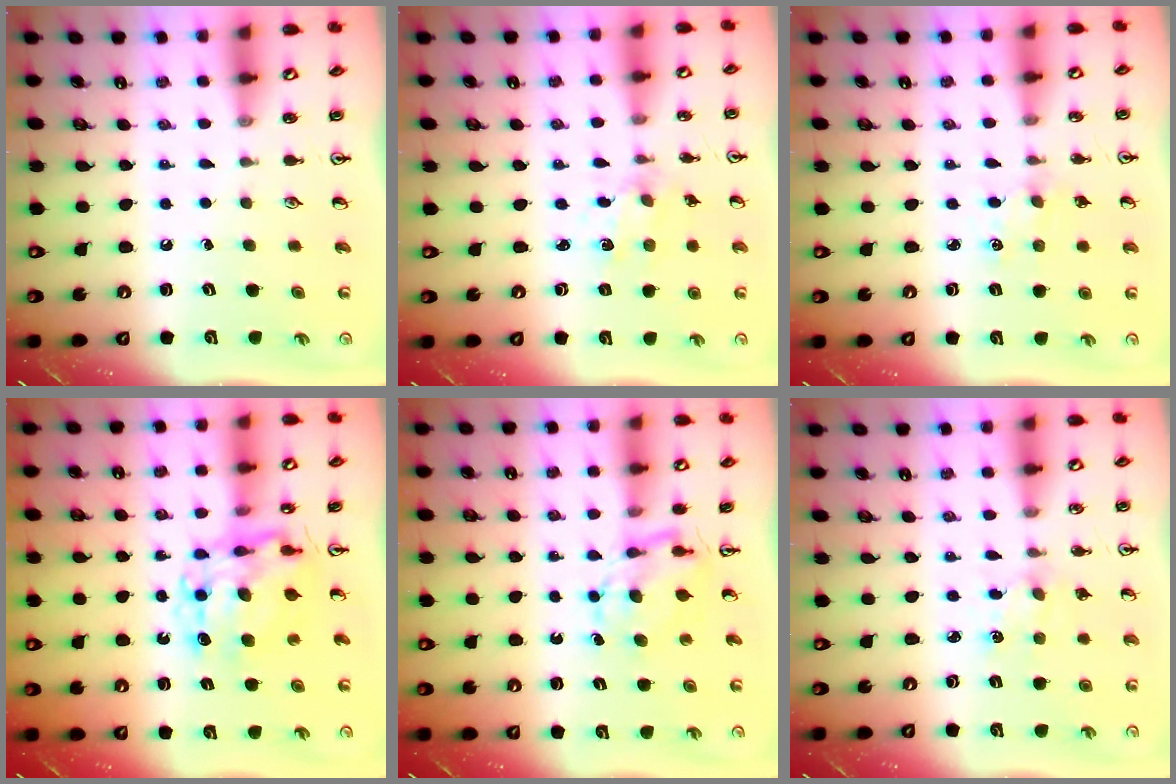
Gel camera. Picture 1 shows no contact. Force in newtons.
{"total": 1.9, "press": 1.9, "slide": 0.5}
{"total": 1.4, "press": 1.3, "slide": 0.3}
{"total": 10.0, "press": 10.0, "slide": 0.8}
{"total": 6.3, "press": 6.3, "slide": 0.6}
{"total": 2.7, "press": 2.7, "slide": 0.4}